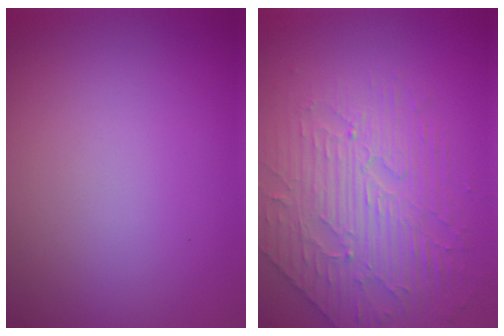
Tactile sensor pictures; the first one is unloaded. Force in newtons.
{"total": 4.1, "press": 4.1, "slide": 0.1}